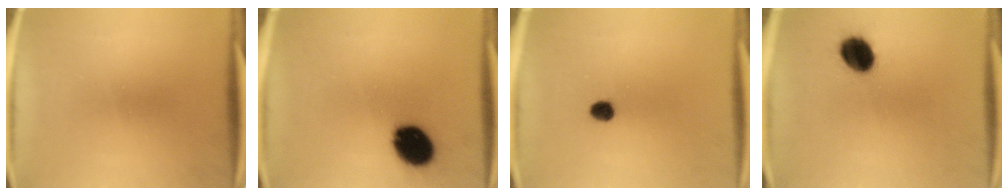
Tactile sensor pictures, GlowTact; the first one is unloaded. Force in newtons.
{"total": 12.6}
{"total": 2.8}
{"total": 8.7}